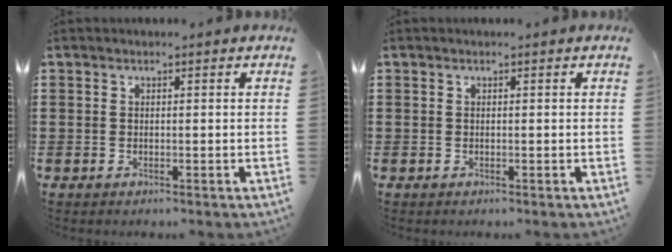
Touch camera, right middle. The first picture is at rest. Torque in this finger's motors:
{"motor_torque": [0.00, 0.00, 0.00, 0.00]}